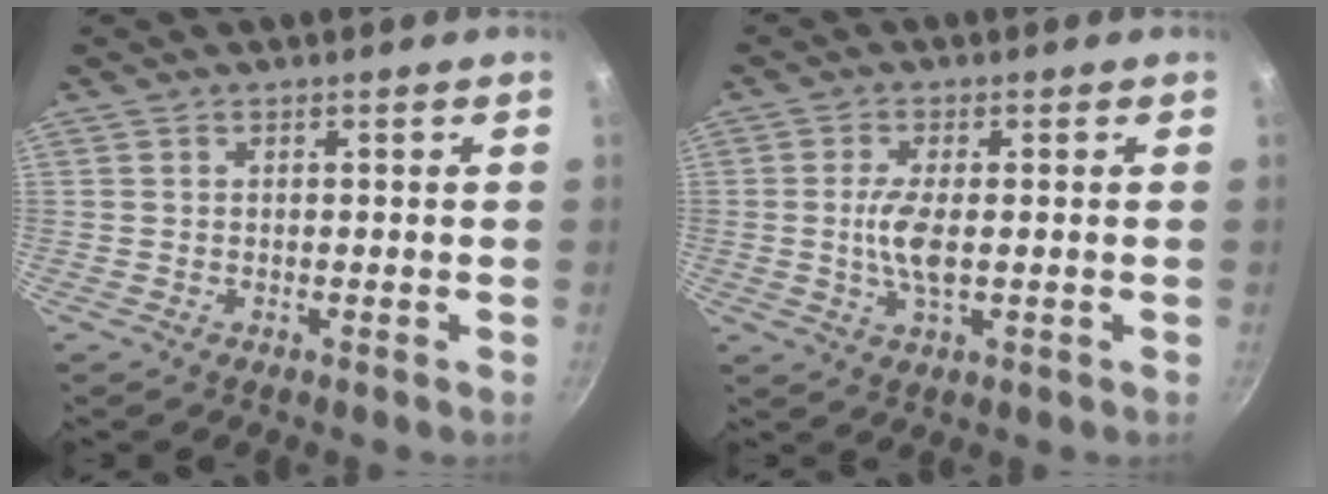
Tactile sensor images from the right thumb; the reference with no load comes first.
{"total": 5.7, "force": [-0.2, 2.0, 5.3], "torque": [-0.118, -0.002, -0.006]}